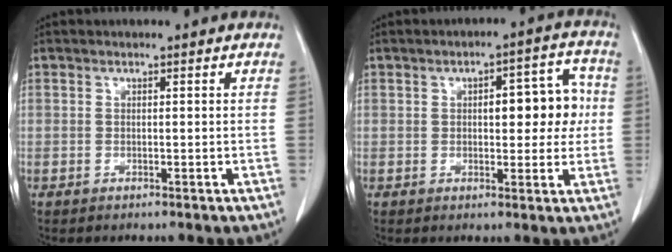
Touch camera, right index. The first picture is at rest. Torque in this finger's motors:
{"motor_torque": [0.65, -0.10, 0.32, 0.08]}